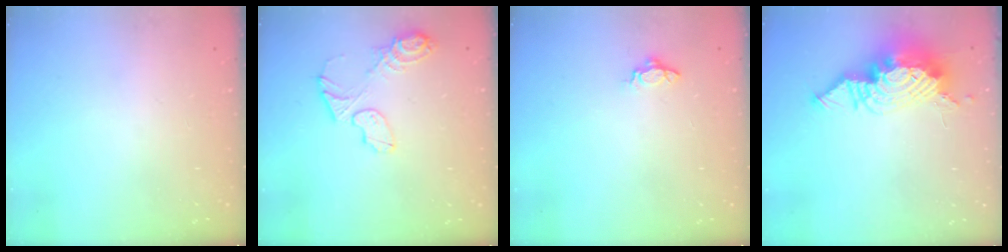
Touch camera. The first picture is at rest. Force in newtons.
{"total": 9.5, "press": 9.5, "slide": 1.0}
{"total": 5.2, "press": 5.2, "slide": 0.7}
{"total": 21.4, "press": 18.4, "slide": 10.8}